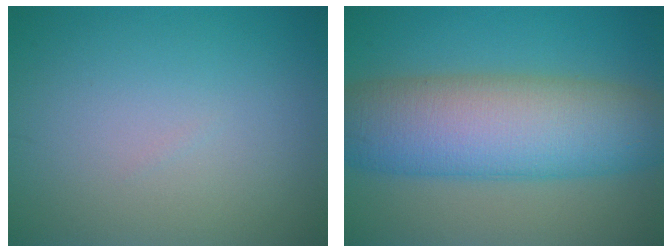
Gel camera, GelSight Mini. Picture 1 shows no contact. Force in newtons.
{"total": 11.2, "press": 11.2, "slide": 0.4}